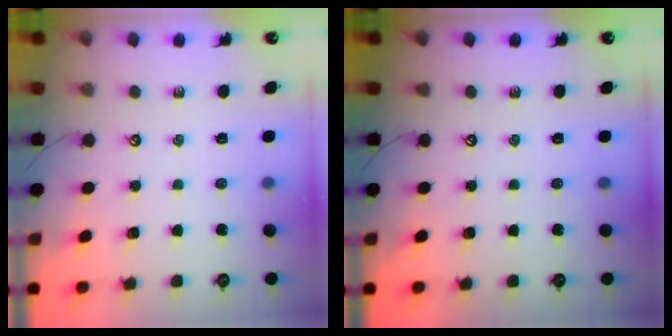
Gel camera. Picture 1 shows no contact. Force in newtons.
{"total": 0.0}